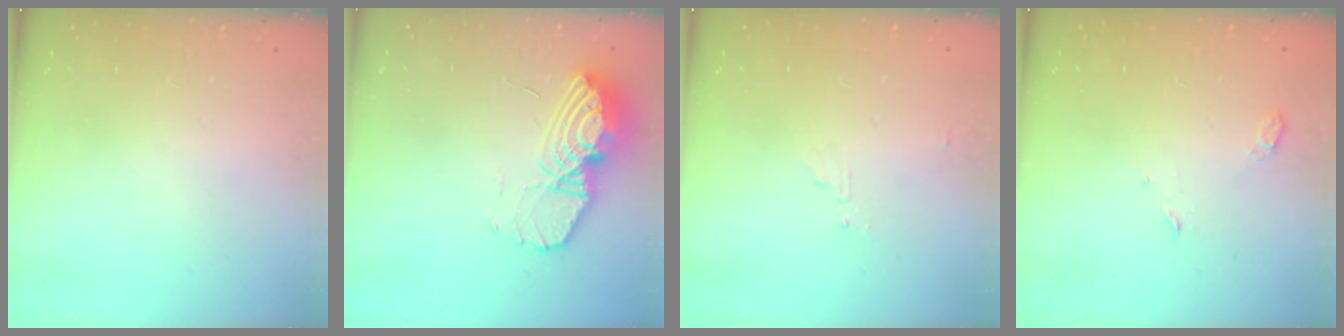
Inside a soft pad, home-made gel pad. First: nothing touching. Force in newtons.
{"total": 13.9, "press": 13.9, "slide": 1.3}
{"total": 3.4, "press": 3.4, "slide": 0.2}
{"total": 3.0, "press": 2.9, "slide": 0.6}